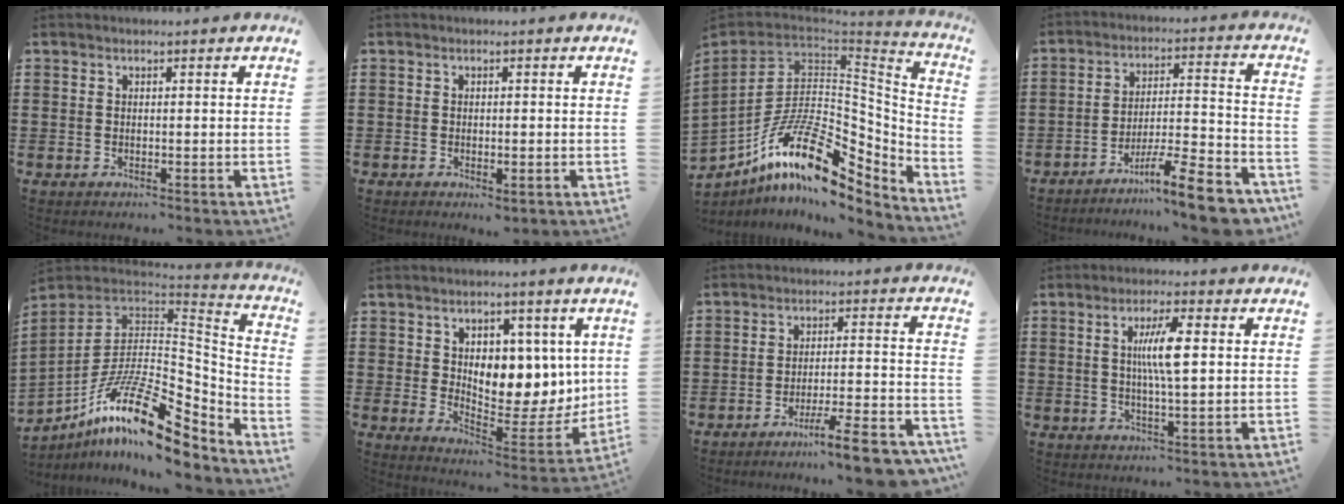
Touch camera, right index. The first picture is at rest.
{"total": 0.8, "force": [-0.4, 0.4, 0.5], "torque": [-0.010, -0.002, -0.008]}
{"total": 19.1, "force": [-8.7, 9.1, 14.4], "torque": [-0.281, 0.018, -0.157]}
{"total": 11.3, "force": [-9.0, 1.3, 6.7], "torque": [-0.092, 0.027, -0.167]}
{"total": 19.3, "force": [-10.9, 6.9, 14.5], "torque": [-0.274, 0.024, -0.198]}
{"total": 6.8, "force": [3.1, 4.6, 3.9], "torque": [-0.061, -0.034, 0.050]}
{"total": 9.1, "force": [-7.5, 0.2, 5.2], "torque": [-0.072, 0.010, -0.136]}
{"total": 6.1, "force": [1.0, 0.9, 5.9], "torque": [-0.114, 0.003, 0.013]}